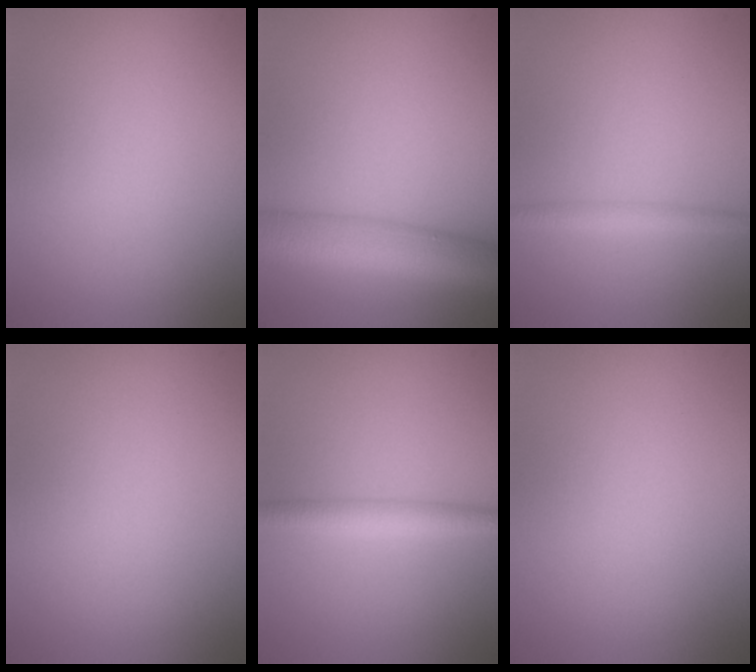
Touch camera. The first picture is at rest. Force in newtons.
{"total": 7.3, "press": 7.3, "slide": 0.3}
{"total": 1.6, "press": 1.6, "slide": 0.1}
{"total": 0.0}
{"total": 2.5, "press": 2.5, "slide": 0.1}
{"total": 0.0}